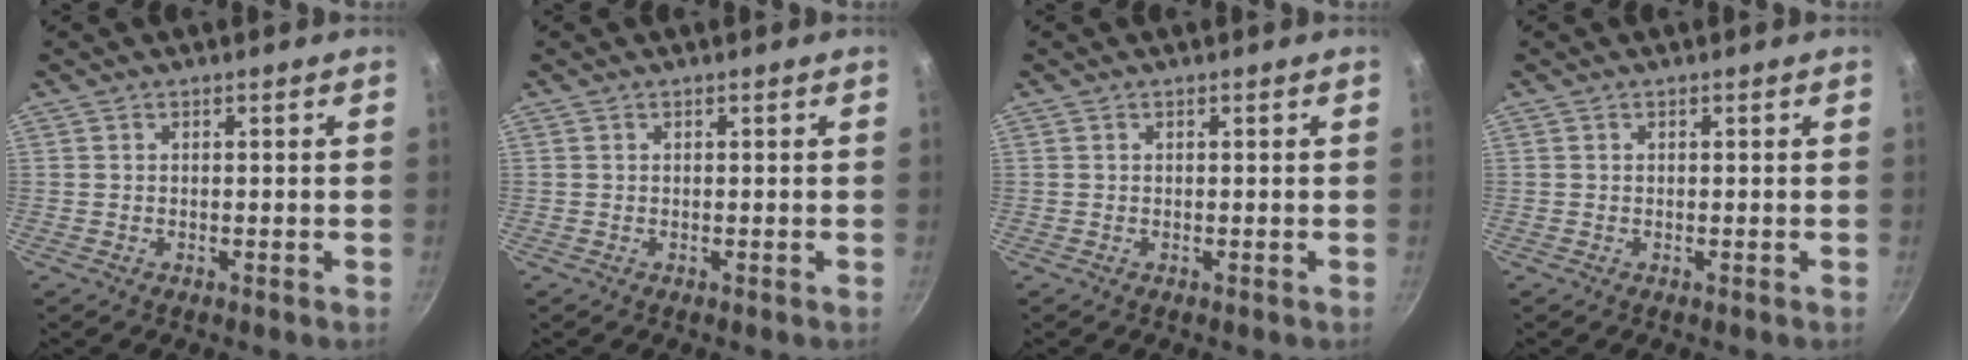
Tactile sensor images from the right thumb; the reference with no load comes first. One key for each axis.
{"total": 0.0}
{"total": 0.0}
{"total": 0.0}